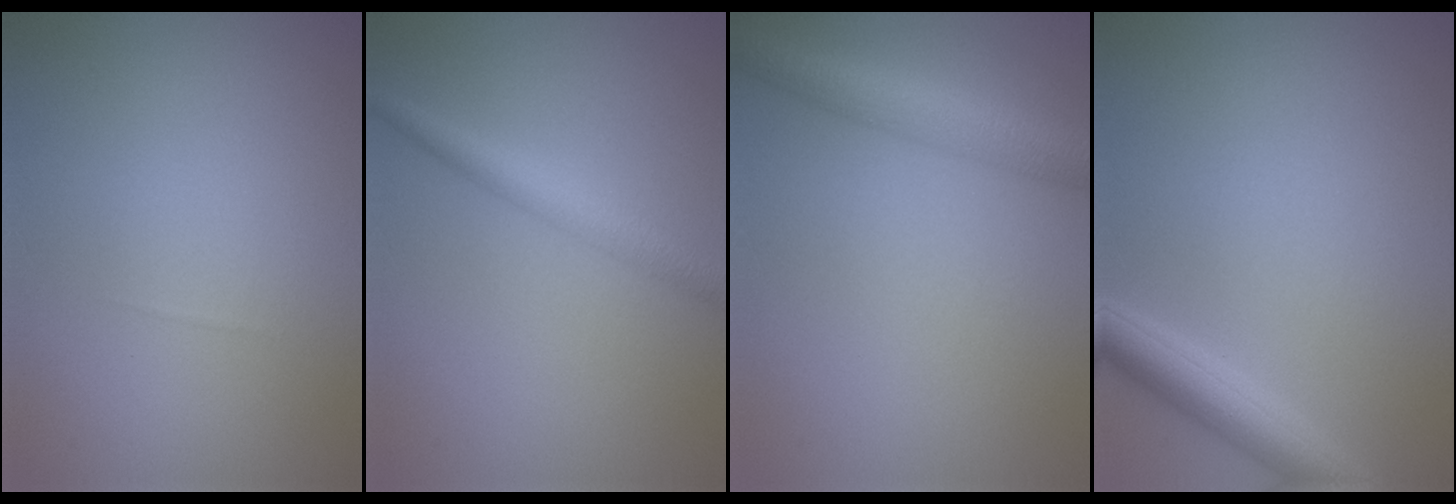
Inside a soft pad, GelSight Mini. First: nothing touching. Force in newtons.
{"total": 2.9, "press": 2.9, "slide": 0.1}
{"total": 5.1, "press": 5.1, "slide": 0.2}
{"total": 3.3, "press": 3.3, "slide": 0.2}